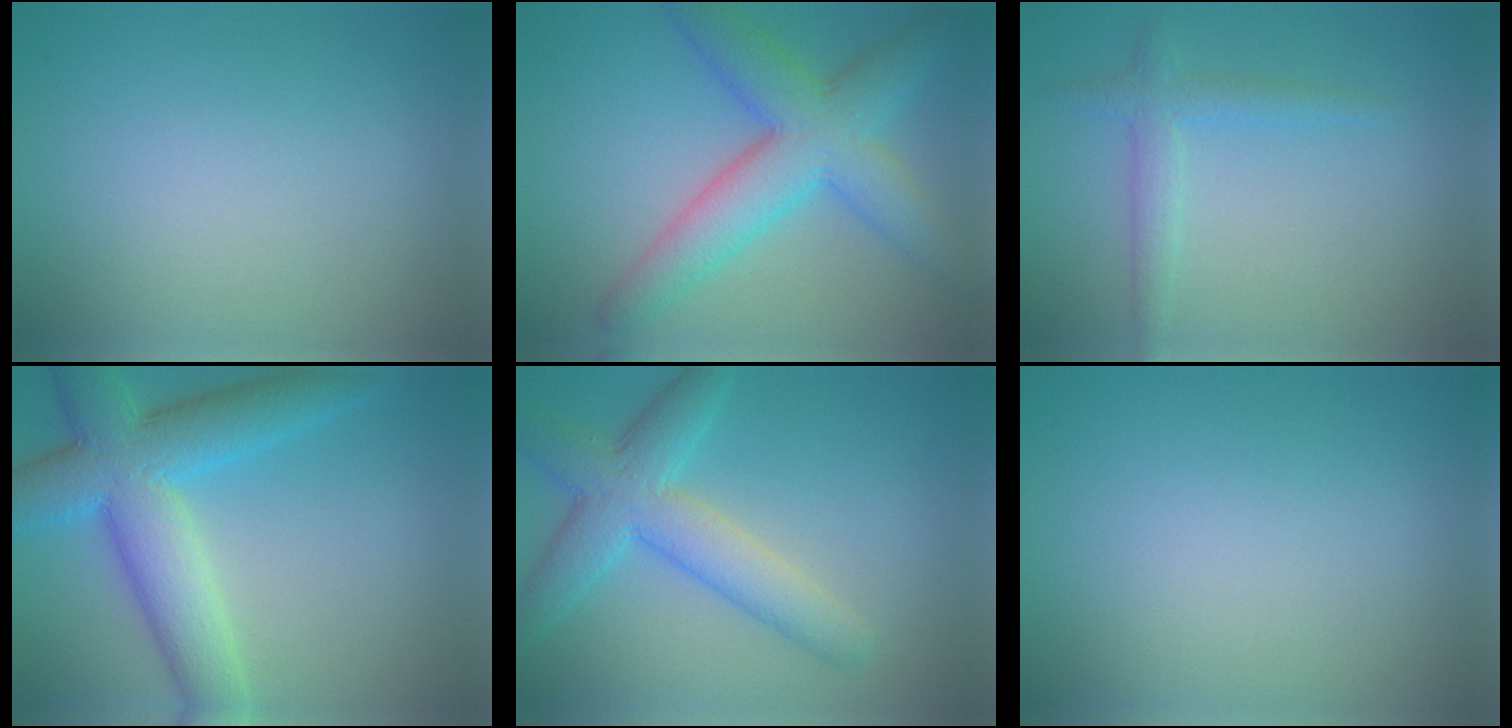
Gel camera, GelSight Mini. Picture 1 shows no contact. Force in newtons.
{"total": 7.7, "press": 7.7, "slide": 0.1}
{"total": 2.2, "press": 2.2, "slide": 0.1}
{"total": 9.2, "press": 9.2, "slide": 0.4}
{"total": 6.1, "press": 6.1, "slide": 0.1}
{"total": 0.0}